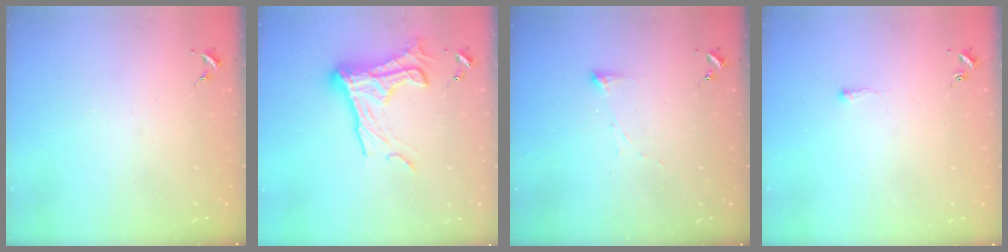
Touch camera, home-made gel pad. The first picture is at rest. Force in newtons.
{"total": 20.0, "press": 20.0, "slide": 1.1}
{"total": 3.7, "press": 3.7, "slide": 0.4}
{"total": 1.9, "press": 1.8, "slide": 0.3}